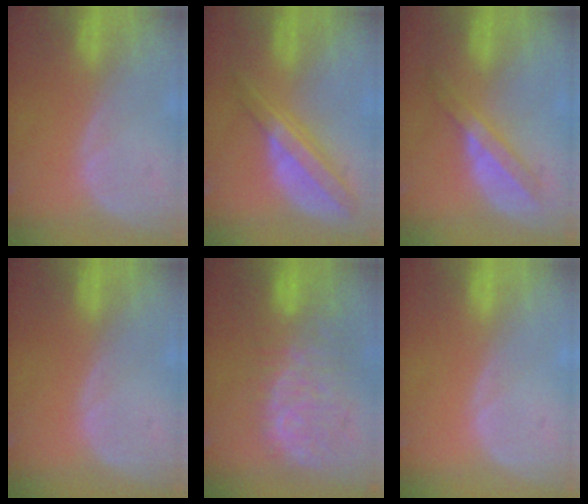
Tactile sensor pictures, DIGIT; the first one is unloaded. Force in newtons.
{"total": 7.8, "press": 6.6, "slide": 4.1}
{"total": 5.9, "press": 5.4, "slide": 2.6}
{"total": 0.0}
{"total": 11.2, "press": 9.6, "slide": 5.7}
{"total": 0.0}